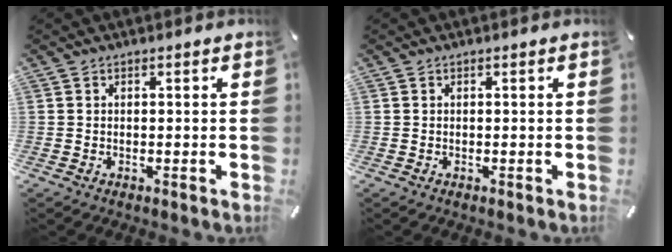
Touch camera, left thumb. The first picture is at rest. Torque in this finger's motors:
{"motor_torque": [-0.01, 0.01, -0.06, 0.06, 0.00]}